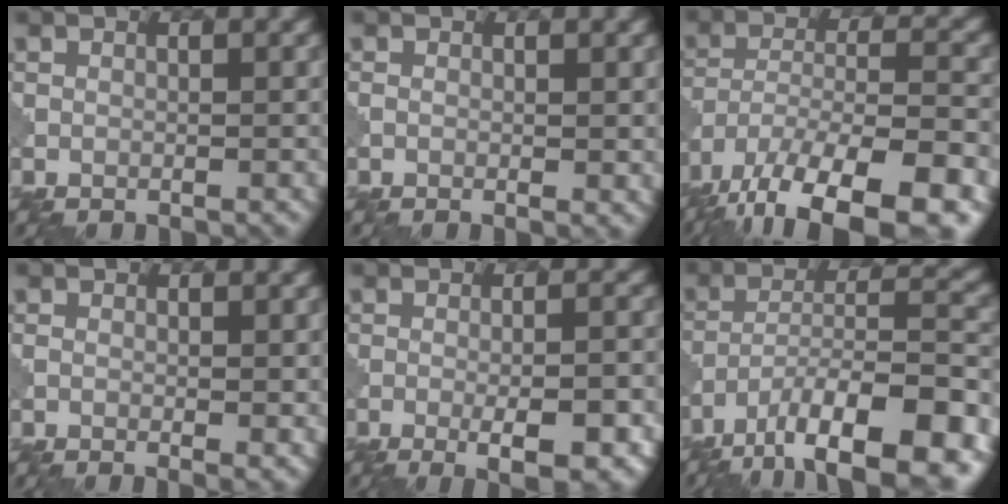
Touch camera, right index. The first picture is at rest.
{"total": 1.5, "force": [0.0, 0.5, 1.4], "torque": [-0.020, 0.002, 0.004]}
{"total": 15.1, "force": [-11.2, 5.0, 8.8], "torque": [-0.178, -0.034, -0.164]}
{"total": 2.6, "force": [-0.1, 0.9, 2.5], "torque": [-0.033, -0.005, 0.005]}
{"total": 5.6, "force": [-2.1, 1.5, 5.0], "torque": [-0.059, -0.002, -0.024]}
{"total": 12.3, "force": [-8.7, 3.2, 8.1], "torque": [-0.135, 0.007, -0.146]}